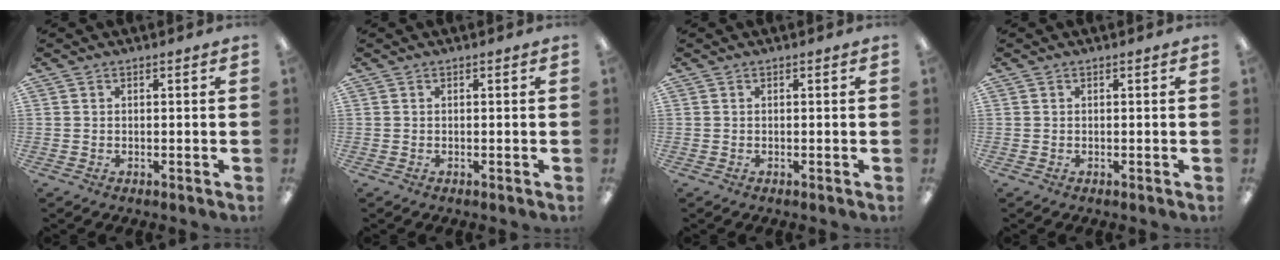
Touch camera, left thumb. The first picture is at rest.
{"total": 0.0}
{"total": 0.0}
{"total": 0.0}